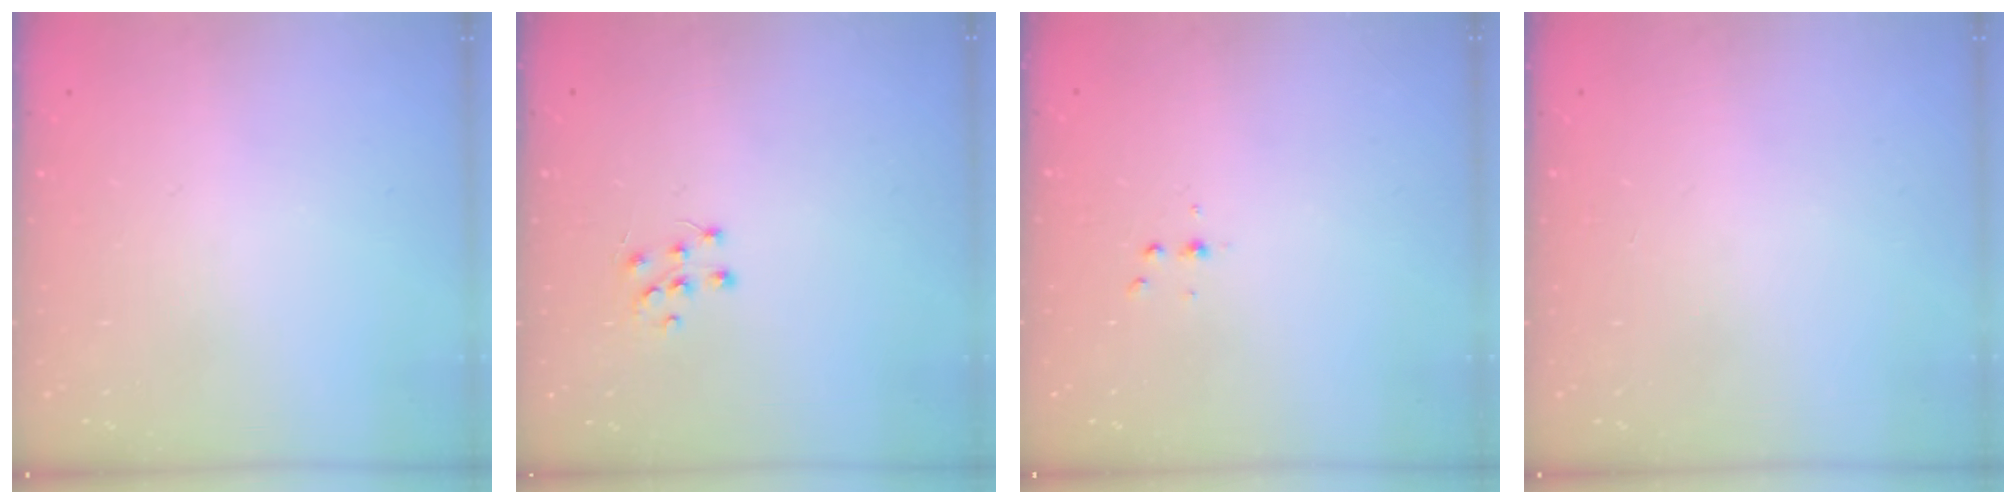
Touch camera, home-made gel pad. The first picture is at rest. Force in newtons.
{"total": 5.5, "press": 5.5, "slide": 0.6}
{"total": 3.2, "press": 3.1, "slide": 0.4}
{"total": 0.0}